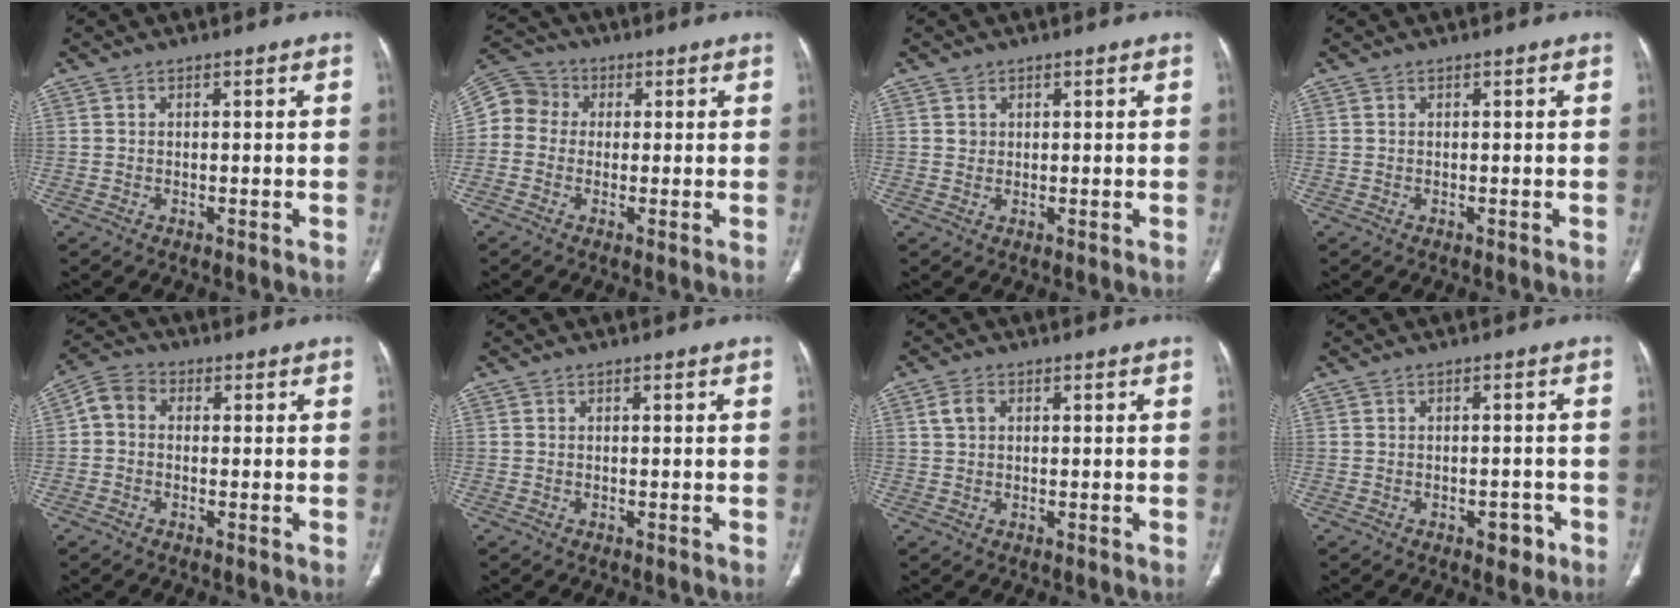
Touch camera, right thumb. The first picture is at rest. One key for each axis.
{"total": 7.3, "fx": 0.4, "fy": 6.7, "fz": 3.0, "tx": -0.041, "ty": 0.022, "tz": -0.006}
{"total": 1.3, "fx": 0.7, "fy": 1.1, "fz": 0.1, "tx": 0.012, "ty": -0.003, "tz": 0.009}
{"total": 0.0}
{"total": 4.8, "fx": 0.1, "fy": 3.8, "fz": 2.9, "tx": -0.048, "ty": 0.014, "tz": -0.013}
{"total": 0.0}
{"total": 2.6, "fx": 0.8, "fy": 1.9, "fz": 1.6, "tx": -0.032, "ty": 0.008, "tz": 0.017}
{"total": 2.8, "fx": -1.5, "fy": 1.6, "fz": 1.8, "tx": -0.009, "ty": 0.008, "tz": -0.015}